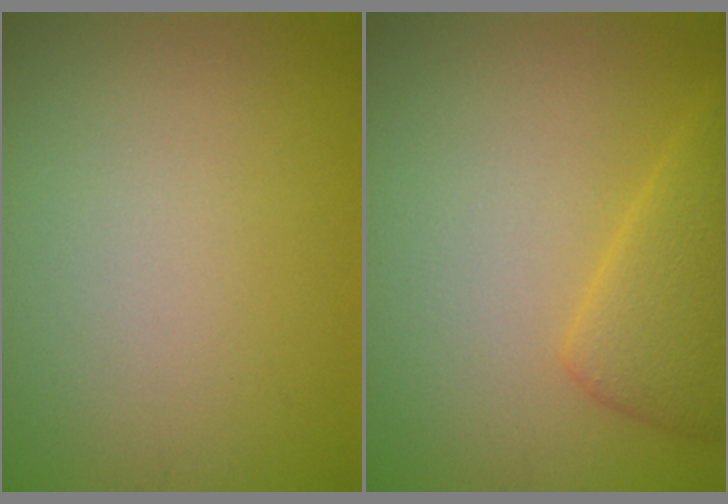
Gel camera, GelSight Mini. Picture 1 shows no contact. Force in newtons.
{"total": 3.5, "press": 3.5, "slide": 0.2}